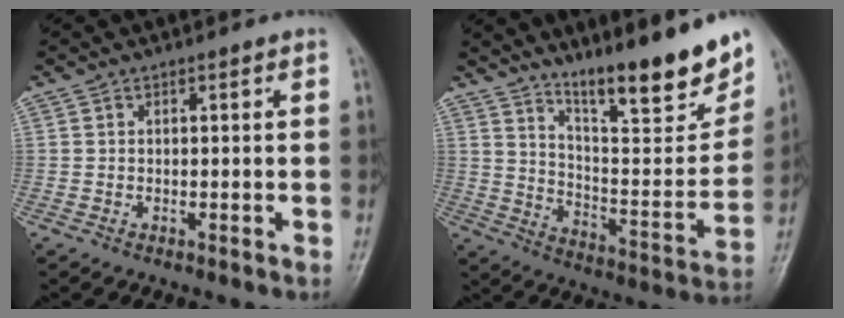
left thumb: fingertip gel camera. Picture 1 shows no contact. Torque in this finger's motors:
{"motor_torque": [0.98, 0.88, 1.40, -1.37, 0.10]}